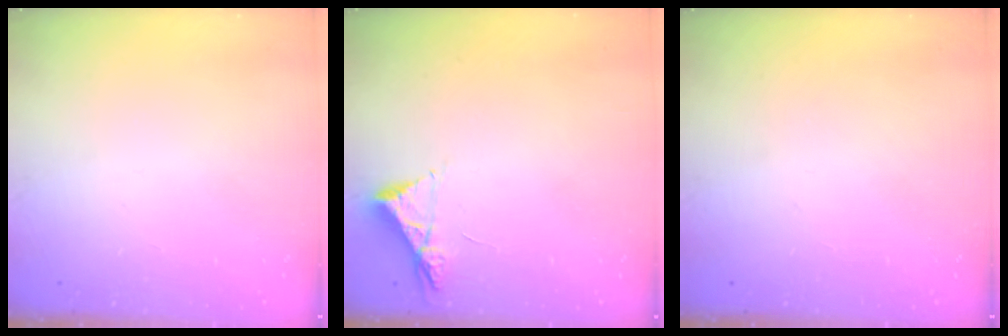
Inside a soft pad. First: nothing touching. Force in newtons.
{"total": 4.5, "press": 4.4, "slide": 0.5}
{"total": 0.0}